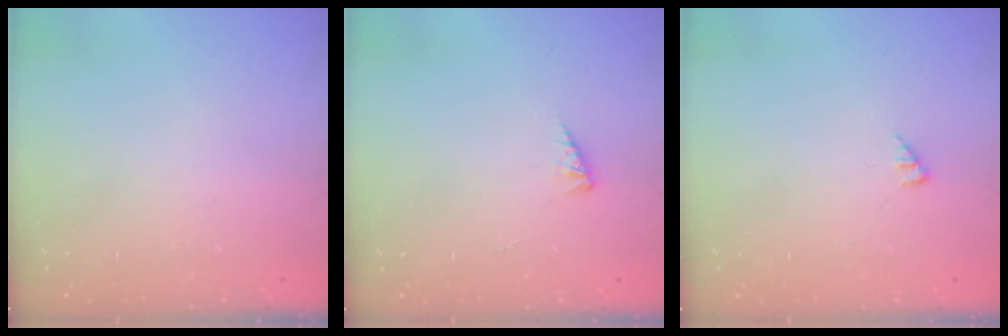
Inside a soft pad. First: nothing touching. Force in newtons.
{"total": 3.6, "press": 3.6, "slide": 0.5}
{"total": 1.0, "press": 1.0, "slide": 0.2}